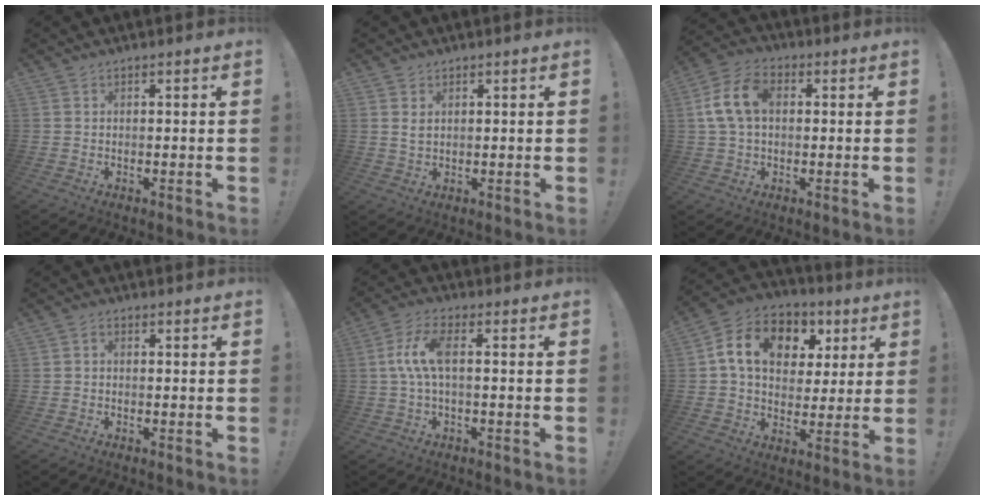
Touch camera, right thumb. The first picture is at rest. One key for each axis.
{"total": 2.2, "fx": 1.0, "fy": 1.3, "fz": 1.4, "tx": -0.014, "ty": -0.004, "tz": 0.016}
{"total": 12.1, "fx": 1.8, "fy": 8.0, "fz": 8.8, "tx": -0.179, "ty": 0.014, "tz": 0.037}
{"total": 1.1, "fx": -0.4, "fy": 0.8, "fz": 0.7, "tx": -0.012, "ty": 0.004, "tz": -0.007}
{"total": 9.0, "fx": 0.6, "fy": 3.0, "fz": 8.5, "tx": -0.168, "ty": 0.000, "tz": 0.010}
{"total": 15.3, "fx": 5.5, "fy": 11.0, "fz": 9.1, "tx": -0.146, "ty": -0.004, "tz": 0.104}